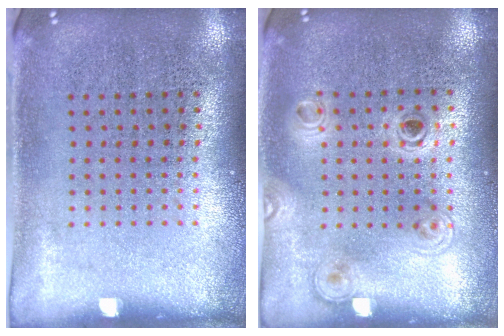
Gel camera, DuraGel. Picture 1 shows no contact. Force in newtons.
{"total": 1.4, "press": 1.2, "slide": 0.7}